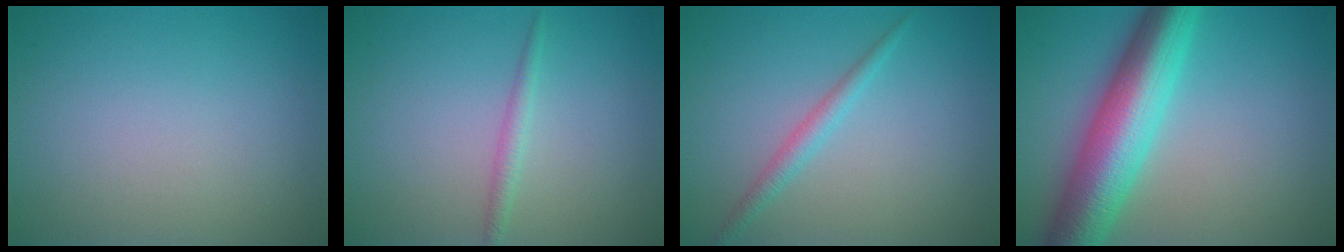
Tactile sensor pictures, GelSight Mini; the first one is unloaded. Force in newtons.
{"total": 1.3, "press": 1.3, "slide": 0.0}
{"total": 1.7, "press": 1.7, "slide": 0.1}
{"total": 9.6, "press": 9.6, "slide": 0.1}